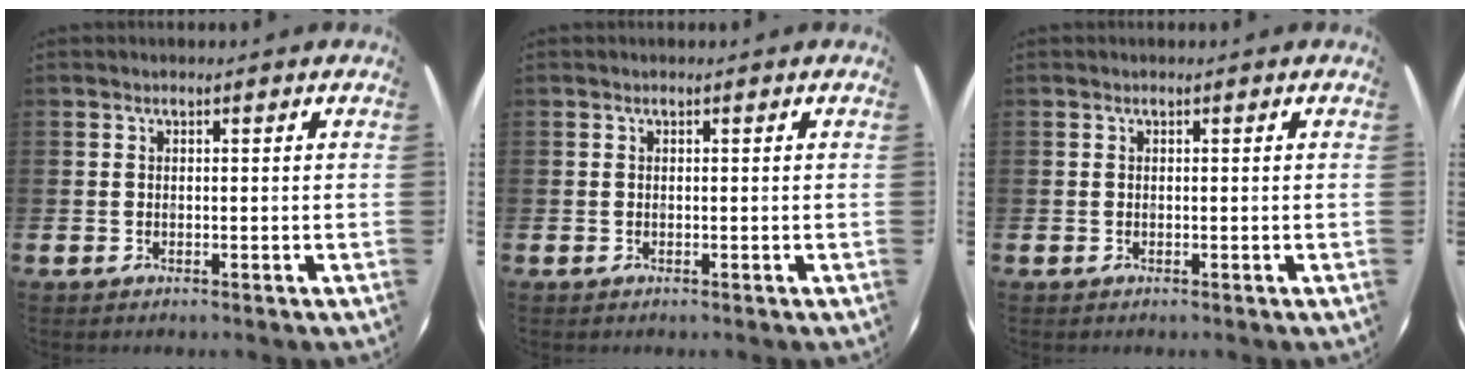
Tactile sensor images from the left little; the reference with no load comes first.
{"total": 0.0}
{"total": 0.0}